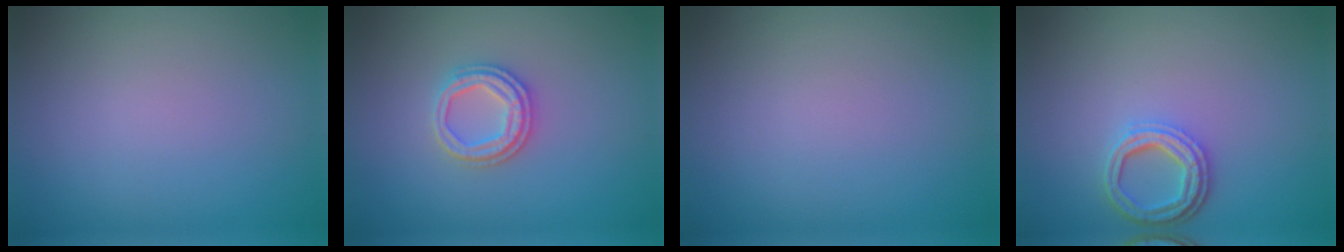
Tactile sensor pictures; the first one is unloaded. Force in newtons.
{"total": 2.8, "press": 2.6, "slide": 1.0}
{"total": 0.0}
{"total": 3.6, "press": 2.9, "slide": 2.1}